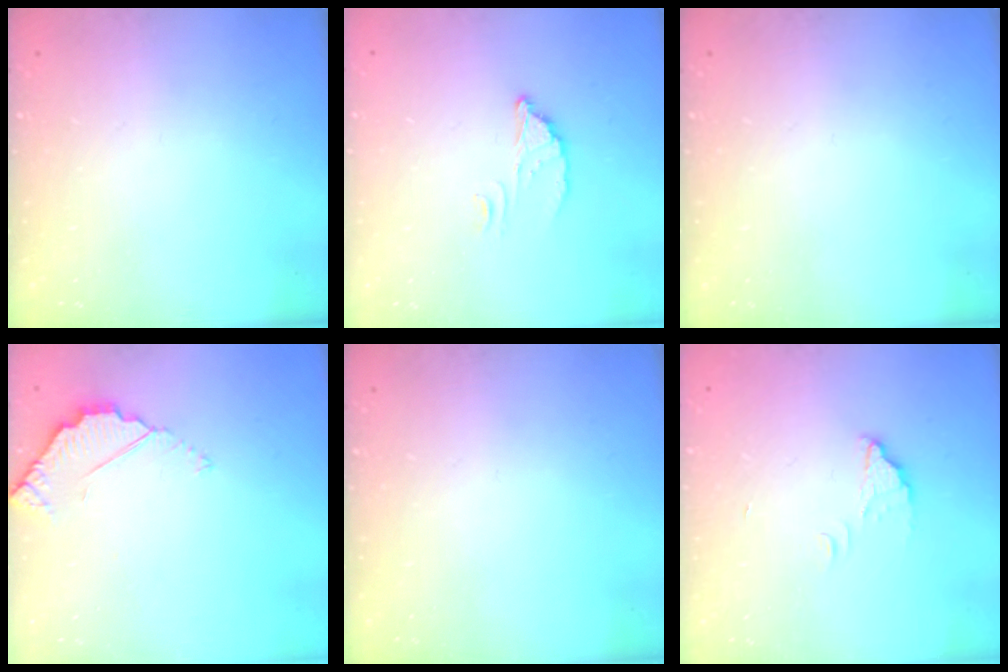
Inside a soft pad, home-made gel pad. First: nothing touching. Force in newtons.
{"total": 3.3, "press": 3.2, "slide": 0.3}
{"total": 0.0}
{"total": 3.0, "press": 3.0, "slide": 0.3}
{"total": 0.0}
{"total": 2.1, "press": 2.1, "slide": 0.1}